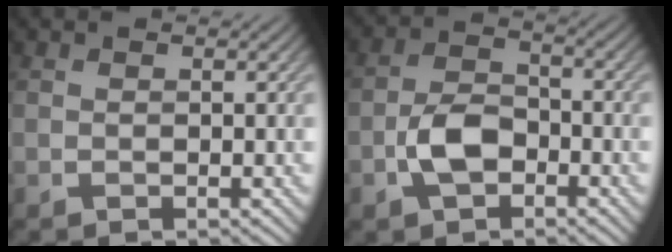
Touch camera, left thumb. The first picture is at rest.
{"total": 5.5, "force": [-2.4, 3.3, 3.7], "torque": [-0.075, 0.004, -0.054]}